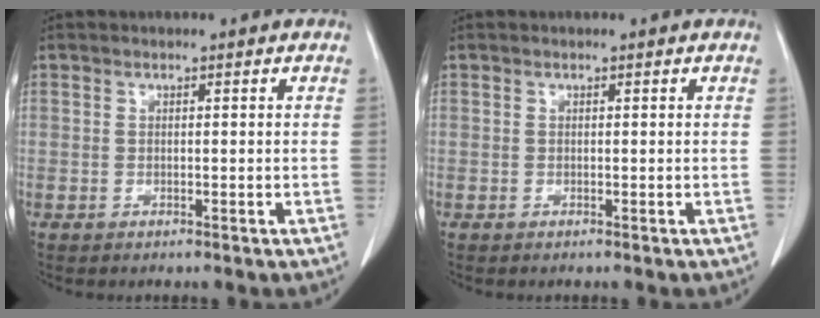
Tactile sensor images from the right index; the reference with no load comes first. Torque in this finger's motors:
{"motor_torque": [0.03, -0.02, -0.01, 0.02]}